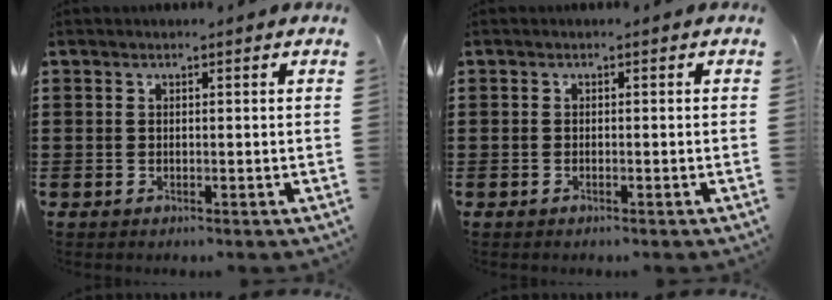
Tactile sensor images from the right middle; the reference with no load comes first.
{"total": 0.5, "force": [-0.4, 0.1, 0.4], "torque": [-0.008, -0.002, -0.007]}